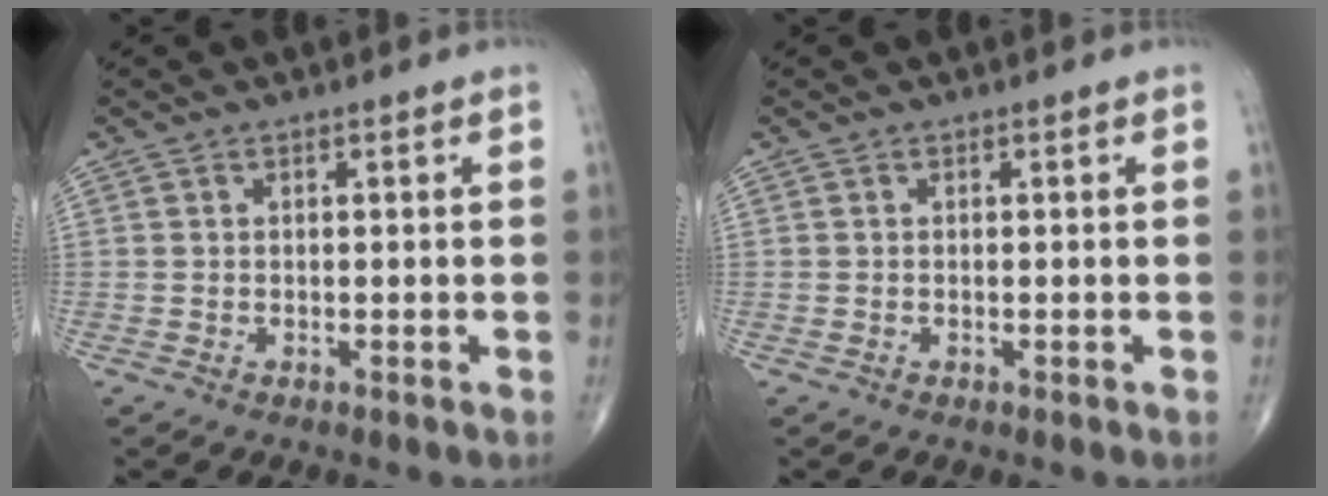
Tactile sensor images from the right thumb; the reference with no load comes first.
{"total": 0.0}